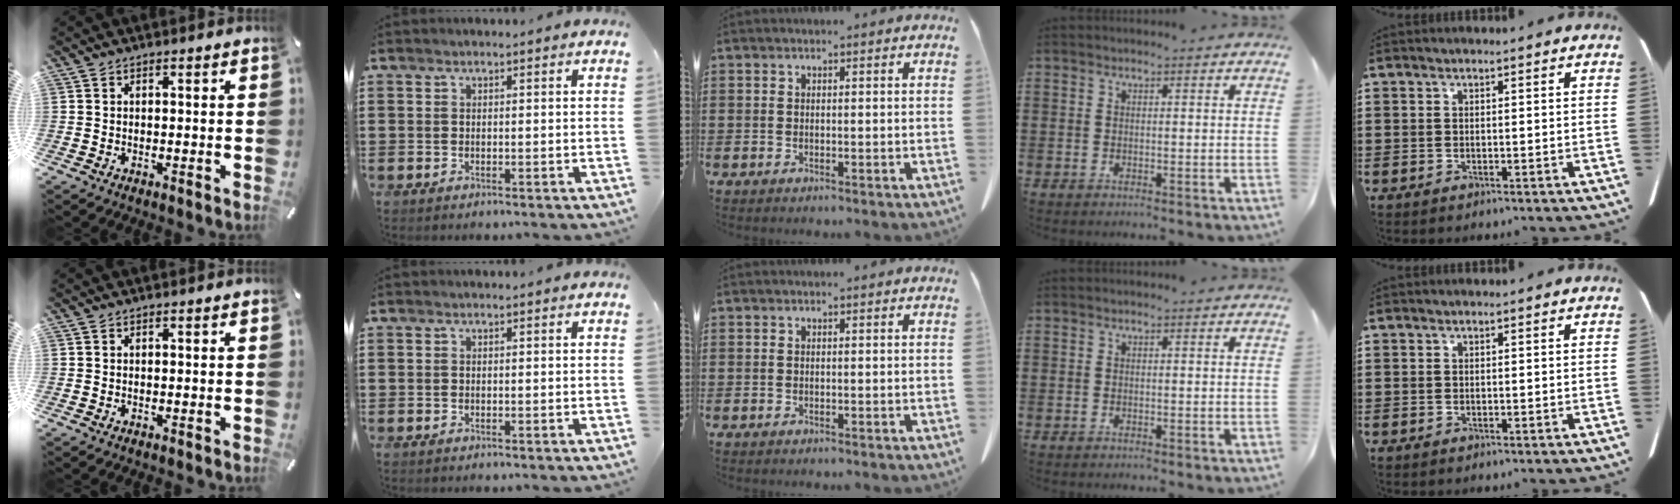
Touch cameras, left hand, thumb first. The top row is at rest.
{}